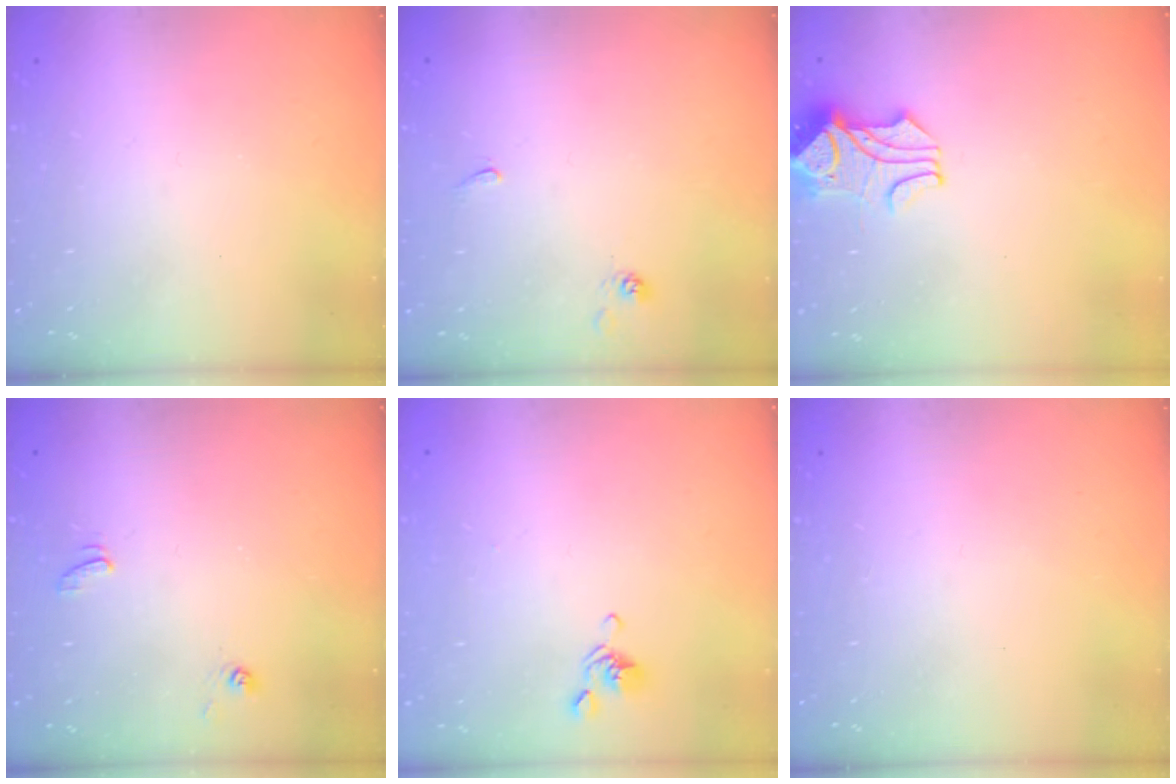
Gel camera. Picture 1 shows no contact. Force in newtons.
{"total": 4.1, "press": 4.1, "slide": 0.4}
{"total": 1.8, "press": 1.4, "slide": 1.0}
{"total": 3.9, "press": 3.9, "slide": 0.3}
{"total": 2.6, "press": 2.5, "slide": 0.6}
{"total": 0.0}